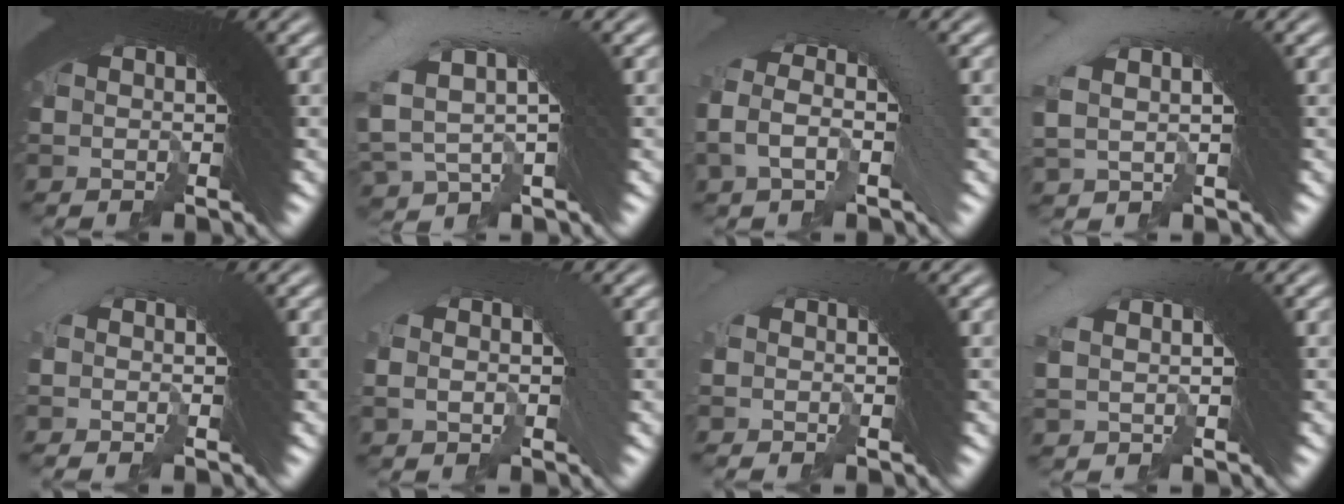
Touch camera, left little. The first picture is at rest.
{"total": 6.1, "force": [1.7, 3.8, 4.5], "torque": [-0.088, 0.032, 0.020]}
{"total": 3.7, "force": [0.0, 2.2, 3.0], "torque": [-0.045, 0.022, -0.008]}
{"total": 3.2, "force": [1.6, 1.5, 2.3], "torque": [-0.038, 0.034, 0.021]}
{"total": 0.8, "force": [-0.4, 0.0, 0.6], "torque": [0.004, 0.024, -0.014]}
{"total": 1.4, "force": [0.1, 0.7, 1.2], "torque": [-0.003, 0.017, -0.003]}
{"total": 0.6, "force": [-0.4, -0.2, 0.4], "torque": [0.008, 0.022, -0.014]}
{"total": 2.1, "force": [1.2, 0.7, 1.5], "torque": [-0.023, 0.032, 0.017]}